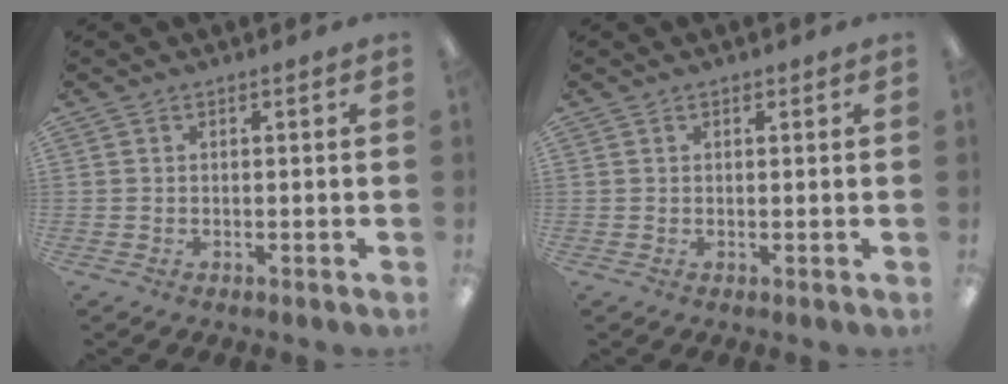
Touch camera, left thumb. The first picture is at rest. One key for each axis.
{"total": 1.0, "fx": 0.6, "fy": 0.6, "fz": 0.6, "tx": -0.013, "ty": 0.002, "tz": 0.010}